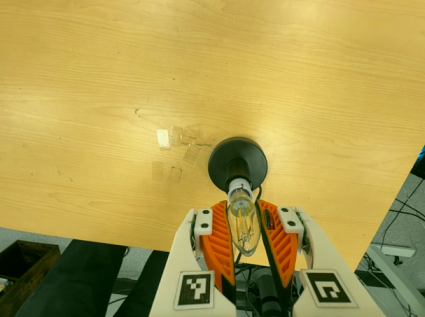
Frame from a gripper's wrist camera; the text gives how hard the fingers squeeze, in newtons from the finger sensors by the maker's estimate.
{"total": 12.8, "left": 12.7, "right": 13.0}